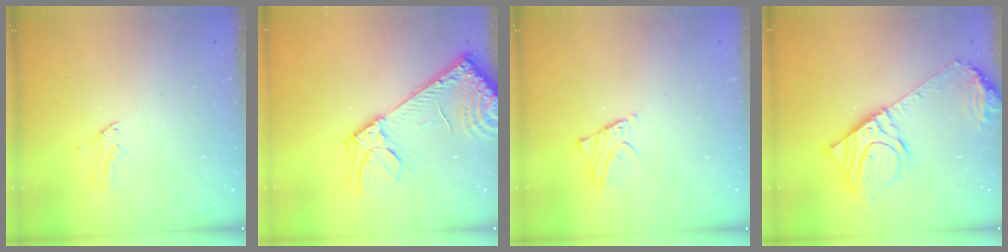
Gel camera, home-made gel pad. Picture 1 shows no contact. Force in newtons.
{"total": 15.6, "press": 15.0, "slide": 3.9}
{"total": 2.0, "press": 2.0, "slide": 0.3}
{"total": 17.3, "press": 17.0, "slide": 3.6}